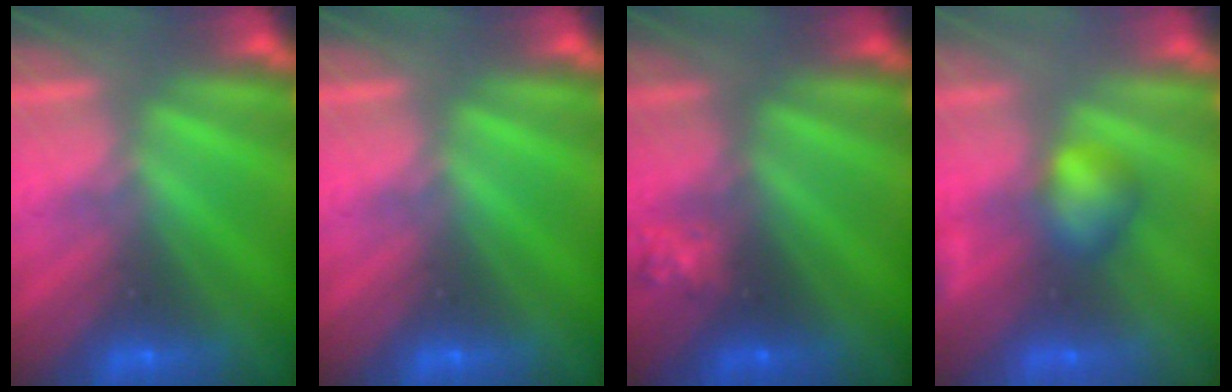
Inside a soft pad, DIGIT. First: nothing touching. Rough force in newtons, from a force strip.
{"total": 0.0}
{"total": 2.3}
{"total": 2.7}